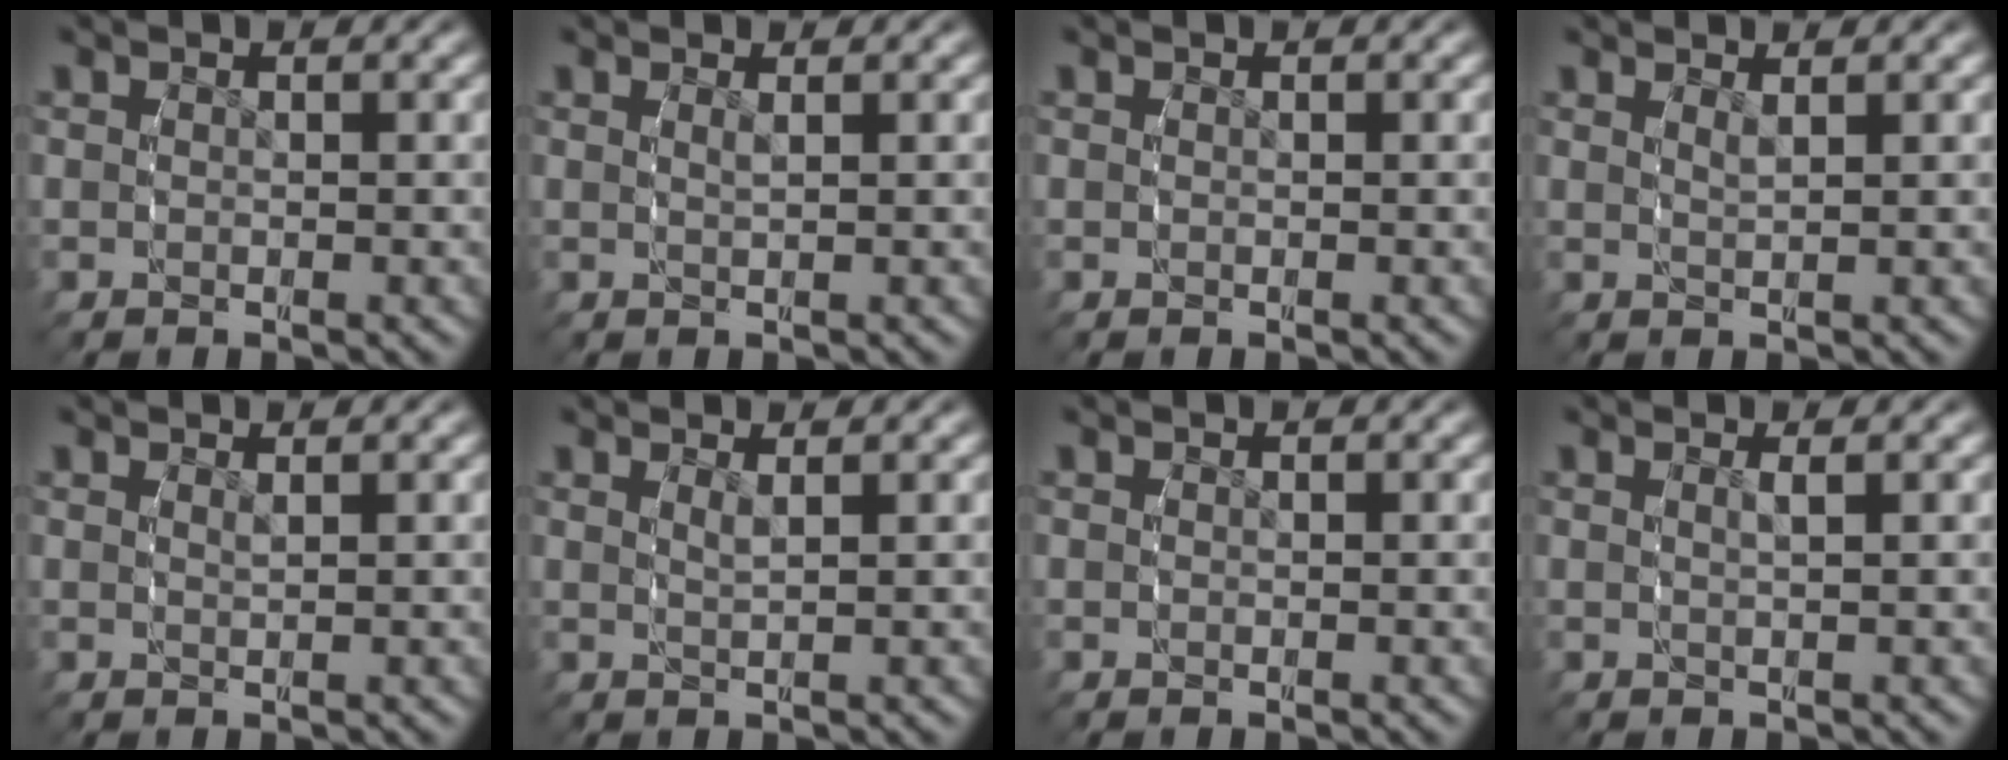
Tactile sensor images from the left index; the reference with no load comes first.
{"total": 0.7, "force": [0.5, -0.3, 0.4], "torque": [-0.012, -0.005, 0.011]}
{"total": 0.0}
{"total": 1.3, "force": [1.2, -0.2, 0.5], "torque": [-0.011, -0.006, 0.022]}
{"total": 0.8, "force": [0.8, -0.3, 0.1], "torque": [-0.003, -0.004, 0.015]}
{"total": 1.4, "force": [1.1, -0.1, 0.8], "torque": [-0.019, -0.007, 0.021]}
{"total": 0.0}
{"total": 0.7, "force": [0.3, -0.2, 0.6], "torque": [-0.016, -0.003, 0.006]}